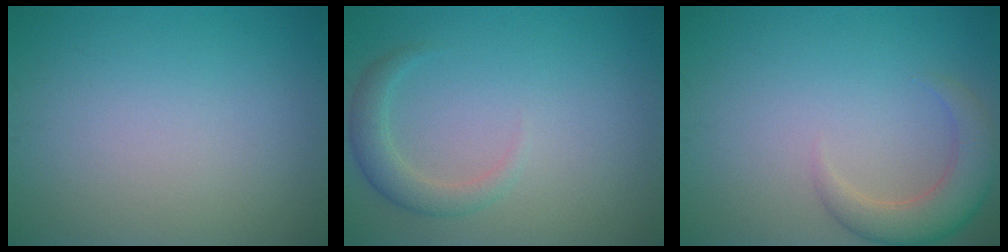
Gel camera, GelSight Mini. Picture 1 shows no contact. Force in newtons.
{"total": 2.3, "press": 2.3, "slide": 0.2}
{"total": 4.1, "press": 4.1, "slide": 0.4}